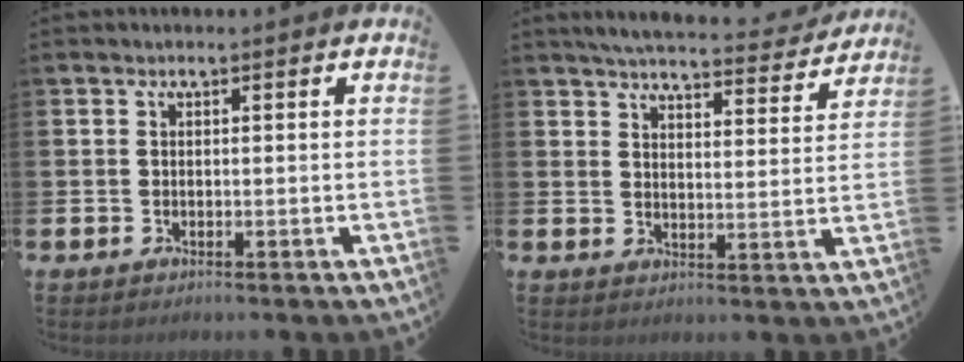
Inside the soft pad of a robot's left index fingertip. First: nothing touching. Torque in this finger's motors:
{"motor_torque": [0.78, -0.98, 0.16, 0.05]}